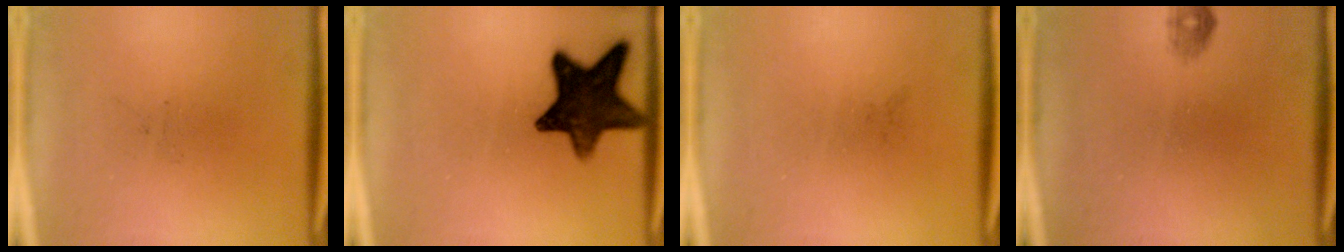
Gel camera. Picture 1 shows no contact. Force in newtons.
{"total": 13.6}
{"total": 0.0}
{"total": 1.0}